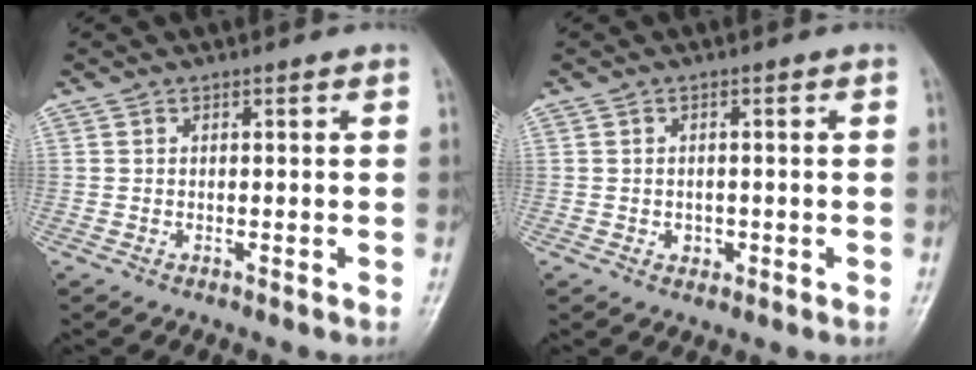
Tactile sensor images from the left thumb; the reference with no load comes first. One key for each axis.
{"total": 1.9, "fx": -0.5, "fy": 1.6, "fz": 0.9, "tx": -0.003, "ty": 0.003, "tz": -0.003}